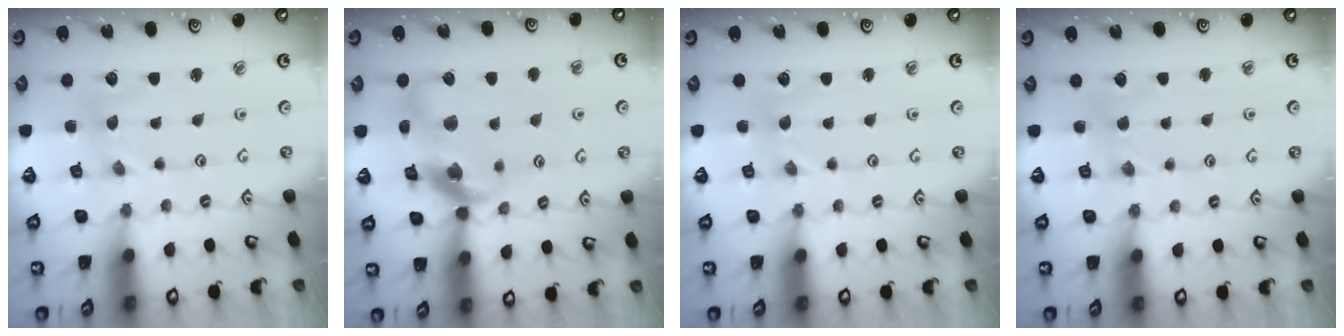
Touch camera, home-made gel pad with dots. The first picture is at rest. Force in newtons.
{"total": 14.9, "press": 14.8, "slide": 1.9}
{"total": 0.0}
{"total": 2.2, "press": 2.2, "slide": 0.4}